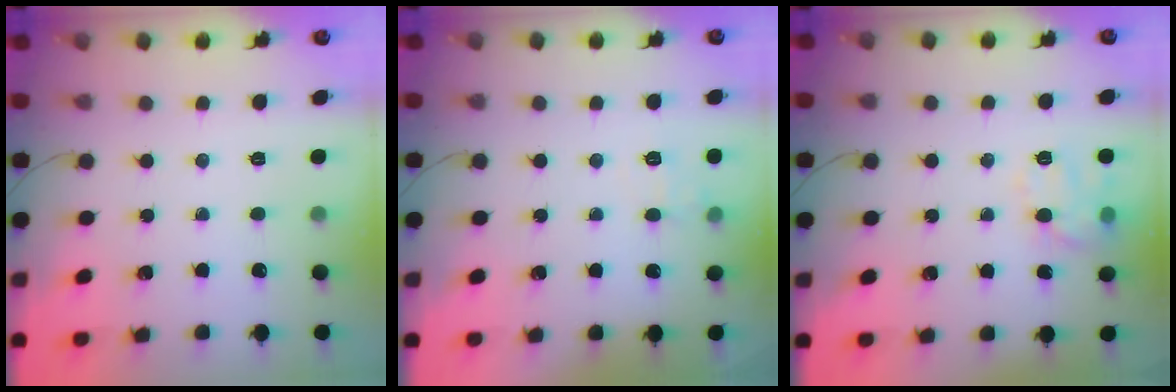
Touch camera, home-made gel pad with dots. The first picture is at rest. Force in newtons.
{"total": 7.6, "press": 7.4, "slide": 1.8}
{"total": 10.8, "press": 10.8, "slide": 0.4}